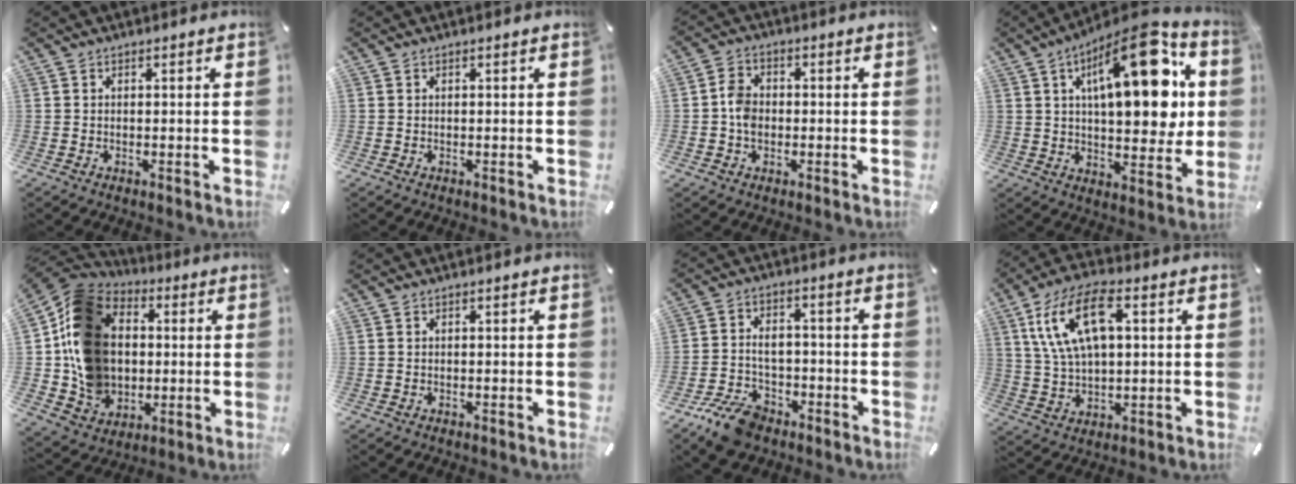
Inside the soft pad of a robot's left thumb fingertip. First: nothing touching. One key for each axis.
{"total": 0.0}
{"total": 4.8, "fx": -0.7, "fy": 3.7, "fz": 3.0, "tx": -0.058, "ty": 0.009, "tz": -0.013}
{"total": 22.7, "fx": 7.9, "fy": 9.8, "fz": 18.8, "tx": -0.263, "ty": -0.039, "tz": 0.115}
{"total": 17.7, "fx": 1.0, "fy": 15.2, "fz": 9.0, "tx": -0.188, "ty": 0.007, "tz": 0.028}
{"total": 0.0}
{"total": 9.7, "fx": -4.7, "fy": 6.6, "fz": 5.4, "tx": -0.106, "ty": 0.035, "tz": -0.079}
{"total": 13.9, "fx": 4.9, "fy": 7.3, "fz": 10.8, "tx": -0.239, "ty": 0.011, "tz": 0.087}